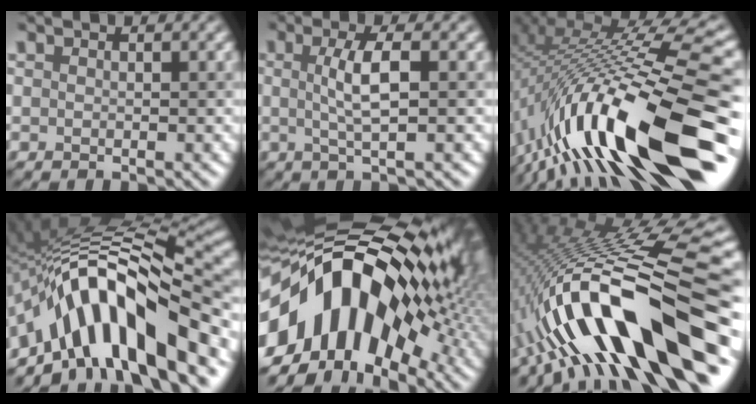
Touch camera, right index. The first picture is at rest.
{"total": 3.7, "force": [0.3, 0.7, 3.6], "torque": [-0.065, 0.004, 0.002]}
{"total": 18.4, "force": [-5.1, 4.3, 17.2], "torque": [-0.279, 0.028, -0.101]}
{"total": 13.6, "force": [-5.6, 5.0, 11.4], "torque": [-0.170, 0.028, -0.099]}
{"total": 18.1, "force": [0.1, 10.8, 14.5], "torque": [-0.222, 0.023, -0.015]}
{"total": 15.5, "force": [-4.7, 3.8, 14.3], "torque": [-0.229, 0.026, -0.068]}